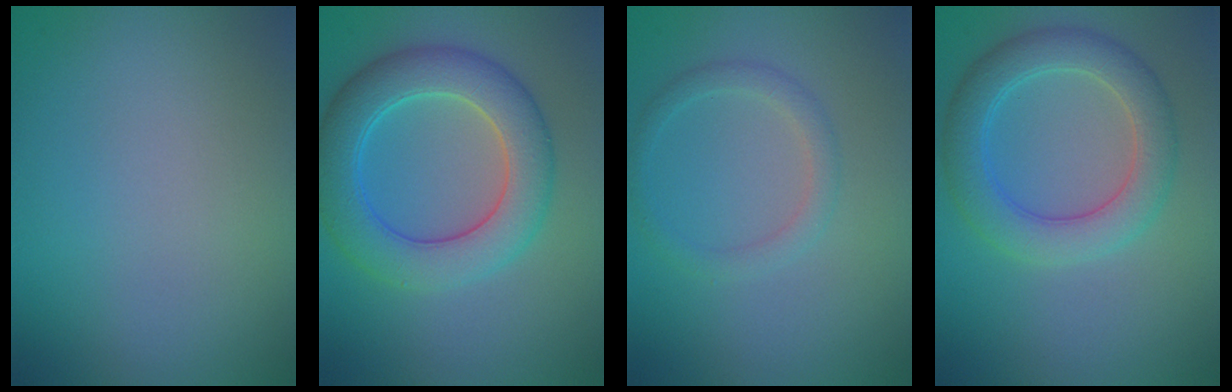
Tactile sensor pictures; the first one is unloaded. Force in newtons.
{"total": 6.8, "press": 6.8, "slide": 0.2}
{"total": 1.7, "press": 1.7, "slide": 0.0}
{"total": 4.8, "press": 4.8, "slide": 0.2}